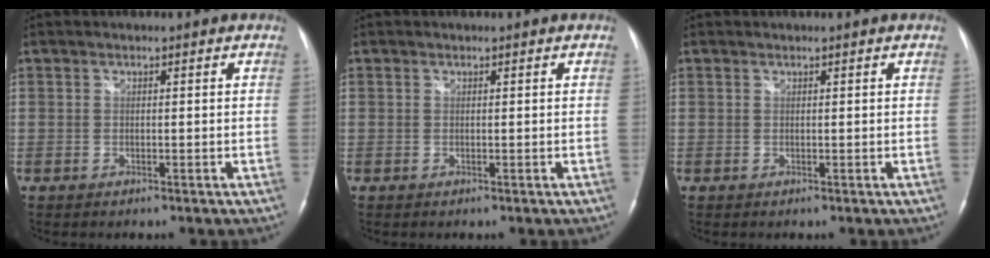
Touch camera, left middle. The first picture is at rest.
{"total": 0.0}
{"total": 0.0}